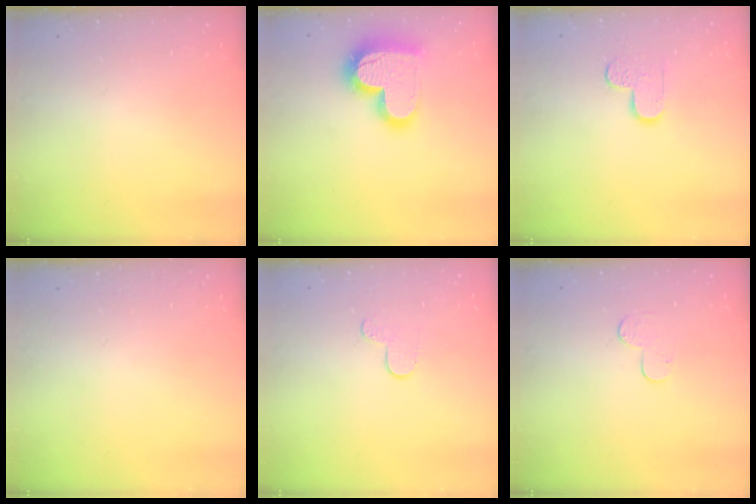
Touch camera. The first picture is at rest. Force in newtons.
{"total": 19.4, "press": 19.3, "slide": 1.5}
{"total": 4.9, "press": 4.9, "slide": 0.2}
{"total": 0.0}
{"total": 3.9, "press": 3.9, "slide": 0.4}
{"total": 4.9, "press": 4.9, "slide": 0.4}